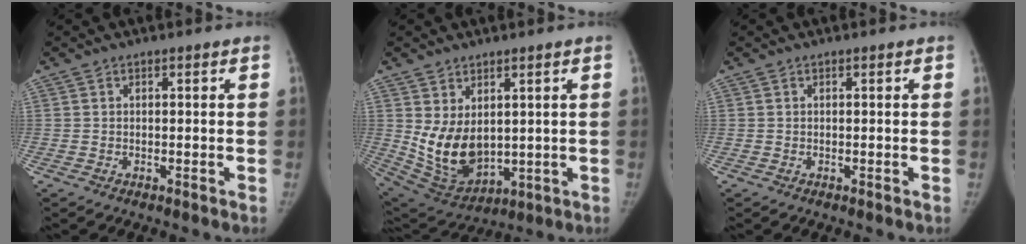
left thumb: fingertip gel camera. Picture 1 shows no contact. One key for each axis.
{"total": 11.4, "fx": 1.6, "fy": 7.6, "fz": 8.3, "tx": -0.130, "ty": -0.020, "tz": 0.061}
{"total": 0.0}